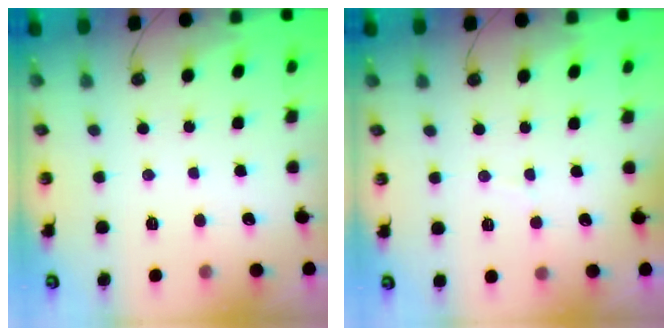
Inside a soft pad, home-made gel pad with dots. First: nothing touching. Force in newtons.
{"total": 2.9, "press": 2.7, "slide": 1.1}